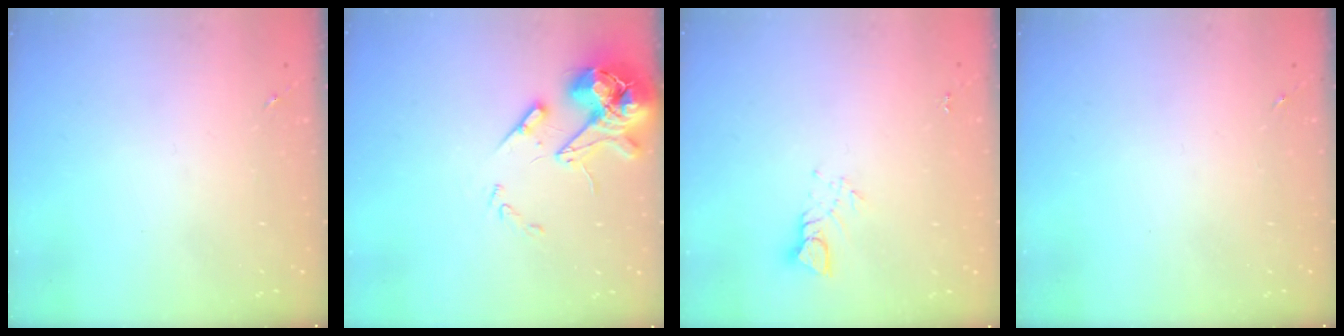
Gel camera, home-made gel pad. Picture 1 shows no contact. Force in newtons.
{"total": 13.7, "press": 13.5, "slide": 2.2}
{"total": 3.7, "press": 3.7, "slide": 0.2}
{"total": 0.0}